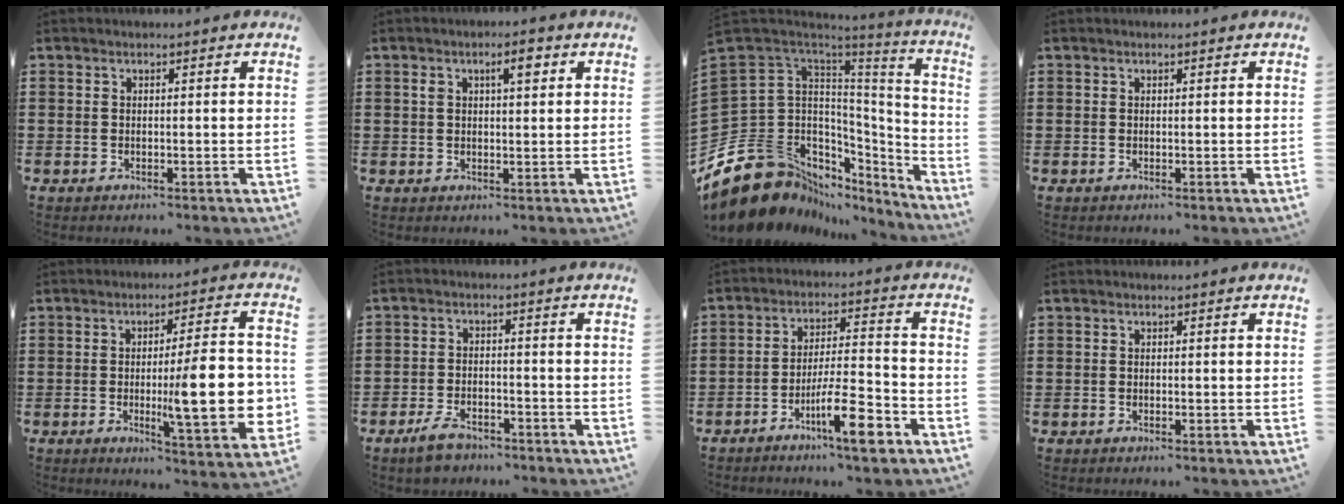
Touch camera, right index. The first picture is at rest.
{"total": 3.5, "force": [1.4, 1.1, 3.0], "torque": [-0.047, 0.002, 0.017]}
{"total": 13.3, "force": [-6.5, 10.4, 5.1], "torque": [-0.146, -0.033, -0.100]}
{"total": 0.0}
{"total": 13.6, "force": [-1.4, 2.8, 13.2], "torque": [-0.185, -0.015, -0.028]}
{"total": 3.6, "force": [-3.0, 1.6, 1.2], "torque": [-0.028, 0.009, -0.059]}
{"total": 9.9, "force": [-5.5, 2.2, 8.0], "torque": [-0.144, 0.009, -0.096]}
{"total": 0.0}